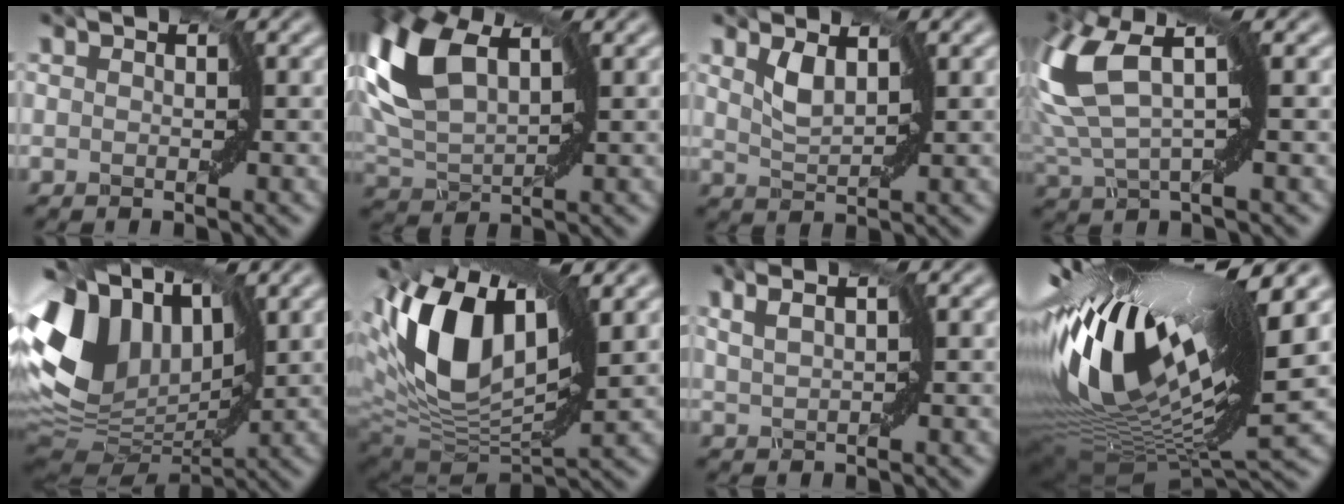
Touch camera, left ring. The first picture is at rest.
{"total": 8.3, "force": [3.7, 4.3, 6.1], "torque": [-0.168, 0.018, 0.080]}
{"total": 1.4, "force": [1.2, 0.3, 0.8], "torque": [-0.033, -0.004, 0.039]}
{"total": 7.5, "force": [1.9, 2.7, 6.8], "torque": [-0.179, 0.012, 0.045]}
{"total": 11.3, "force": [3.1, 7.4, 8.0], "torque": [-0.192, 0.006, 0.063]}
{"total": 12.2, "force": [4.1, 6.0, 9.8], "torque": [-0.196, 0.014, 0.078]}
{"total": 1.5, "force": [1.3, -0.3, 0.6], "torque": [-0.017, 0.001, 0.024]}
{"total": 18.1, "force": [4.7, 4.9, 16.8], "torque": [-0.324, -0.003, 0.090]}